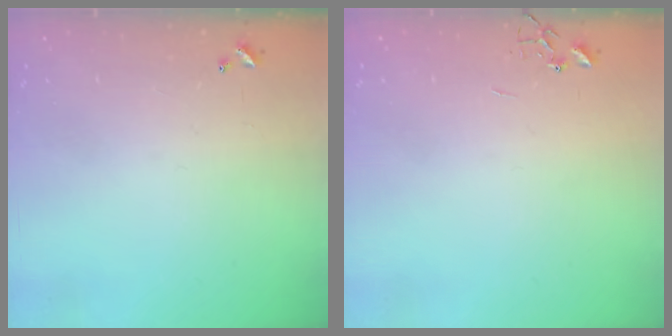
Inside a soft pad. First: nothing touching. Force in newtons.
{"total": 0.0}